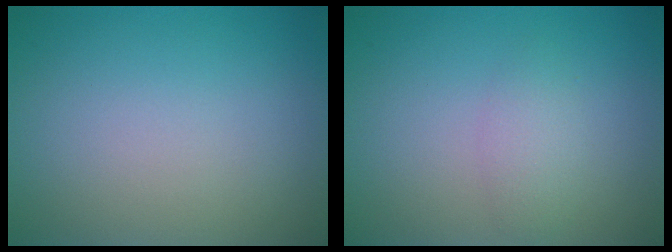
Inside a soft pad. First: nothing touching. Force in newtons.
{"total": 1.8, "press": 1.8, "slide": 0.1}